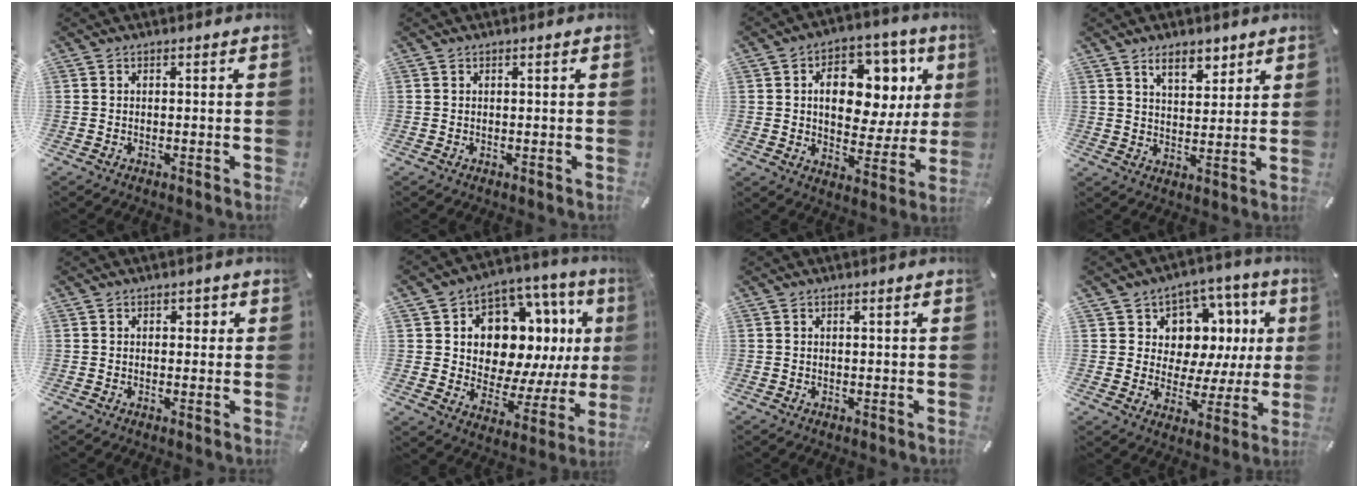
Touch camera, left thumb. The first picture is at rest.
{"total": 0.0}
{"total": 15.1, "force": [4.4, 10.6, 9.8], "torque": [-0.133, -0.019, 0.077]}
{"total": 7.4, "force": [5.2, 3.8, 3.7], "torque": [-0.046, -0.025, 0.089]}
{"total": 1.4, "force": [0.5, 1.2, 0.6], "torque": [0.003, 0.001, 0.003]}
{"total": 14.7, "force": [6.3, 10.0, 8.8], "torque": [-0.136, -0.052, 0.113]}
{"total": 0.7, "force": [0.3, 0.1, 0.6], "torque": [-0.012, 0.000, 0.006]}
{"total": 9.2, "force": [3.6, 8.0, 2.8], "torque": [-0.036, -0.045, 0.067]}